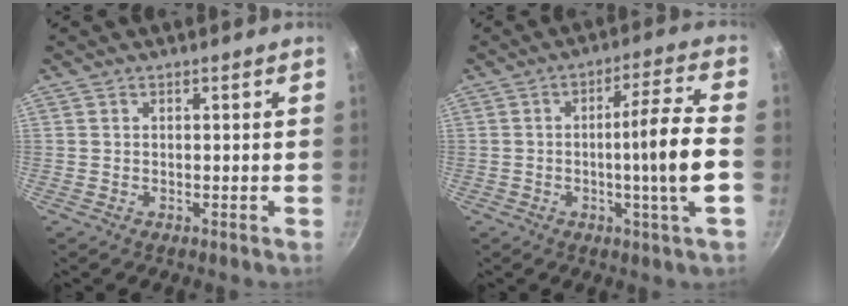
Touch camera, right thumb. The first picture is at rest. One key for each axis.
{"total": 11.1, "fx": -2.0, "fy": -0.2, "fz": 10.9, "tx": -0.169, "ty": 0.022, "tz": -0.031}